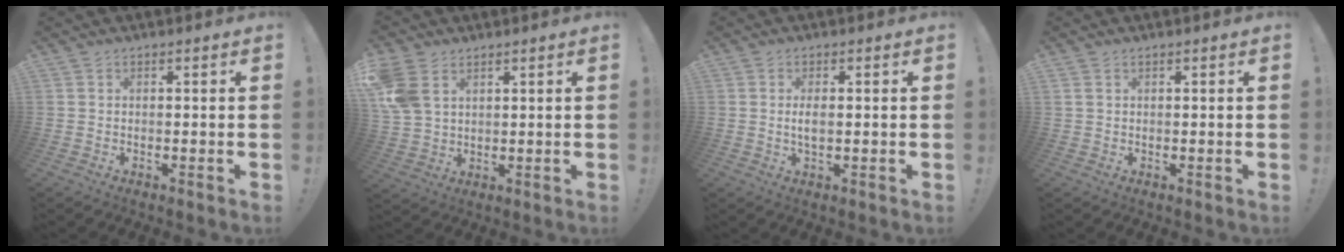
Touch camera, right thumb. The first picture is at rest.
{"total": 9.6, "force": [3.9, 6.7, 5.7], "torque": [-0.120, -0.007, 0.083]}
{"total": 2.8, "force": [-0.1, 1.1, 2.6], "torque": [-0.043, -0.005, -0.008]}
{"total": 1.1, "force": [0.7, 0.5, 0.7], "torque": [-0.020, 0.003, 0.014]}